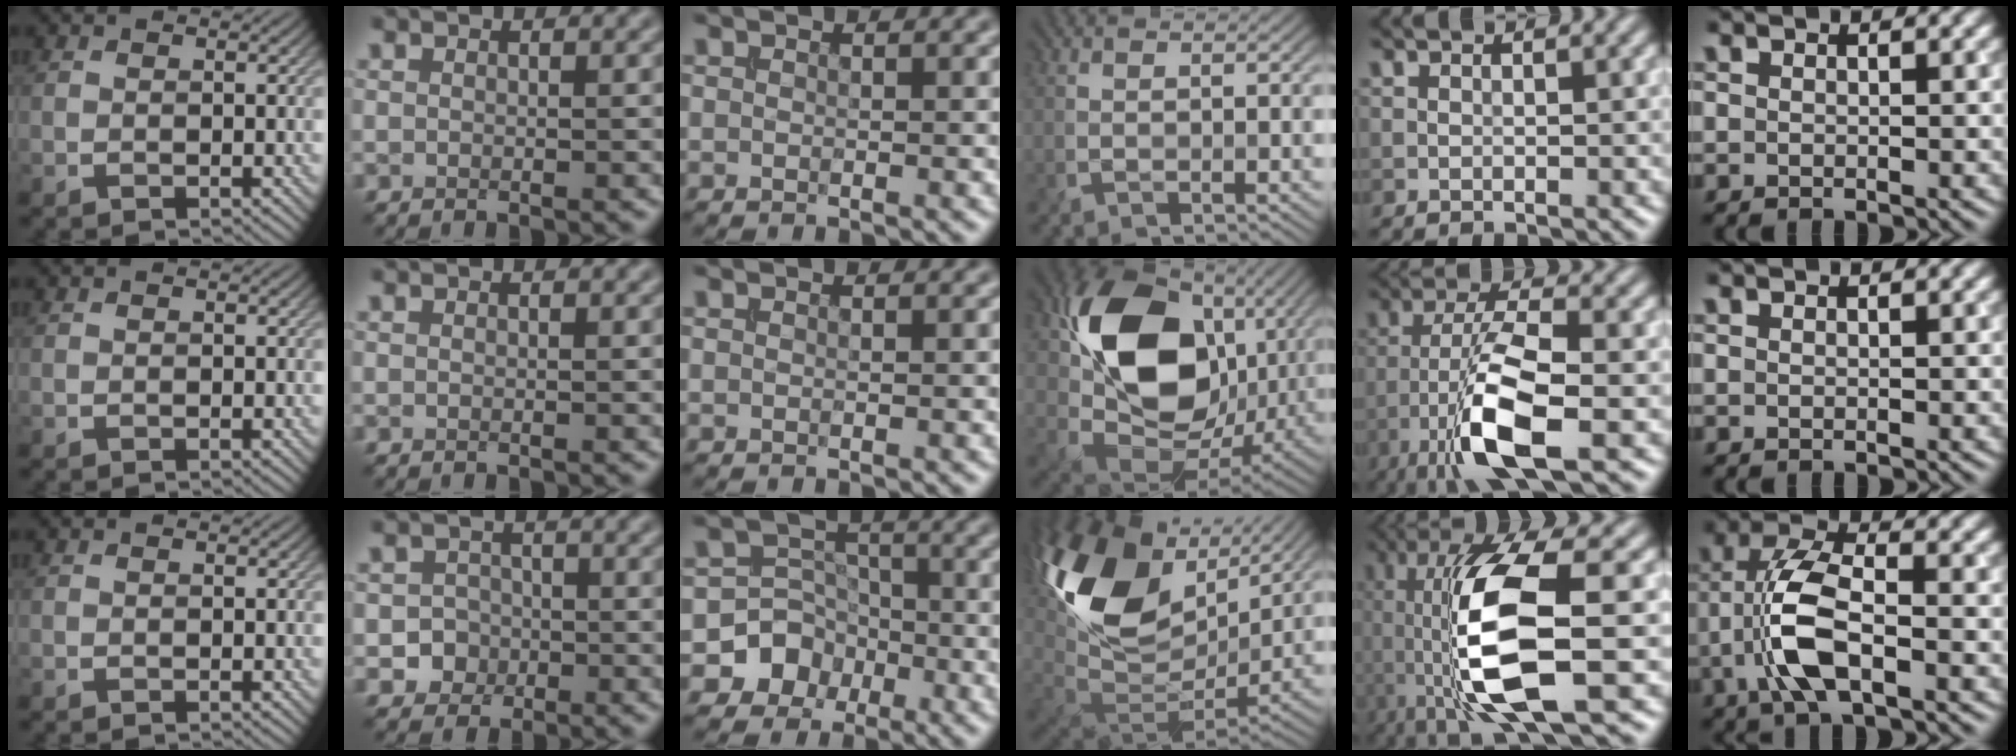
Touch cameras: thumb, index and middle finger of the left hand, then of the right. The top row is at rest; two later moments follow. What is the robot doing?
{"motion": "extract", "object": "drawer"}